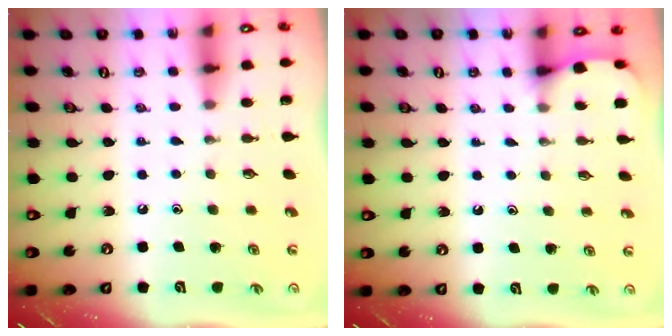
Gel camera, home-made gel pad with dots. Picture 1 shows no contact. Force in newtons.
{"total": 3.0, "press": 2.9, "slide": 0.3}